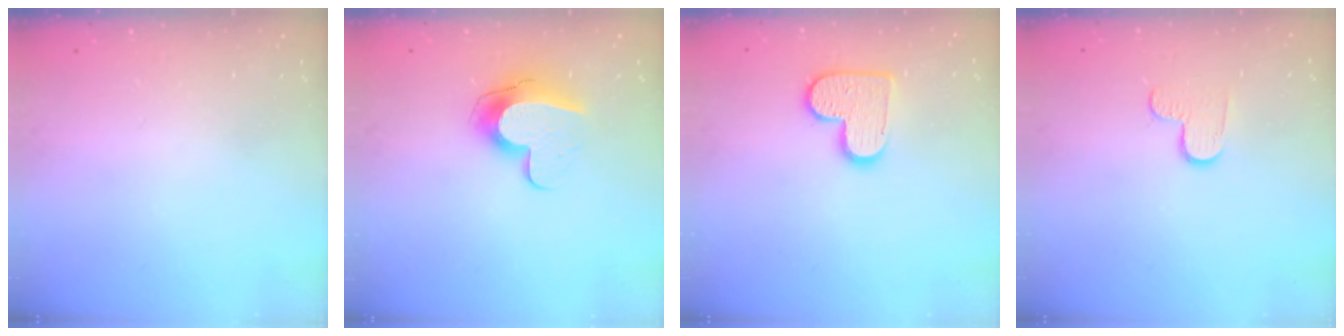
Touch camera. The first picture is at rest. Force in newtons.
{"total": 10.9, "press": 10.9, "slide": 1.1}
{"total": 11.5, "press": 11.4, "slide": 0.6}
{"total": 4.5, "press": 4.5, "slide": 0.4}